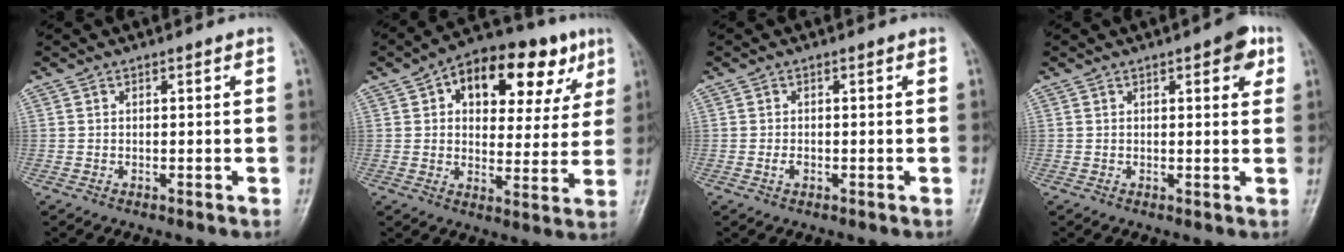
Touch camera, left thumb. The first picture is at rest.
{"total": 18.5, "force": [8.0, 10.5, 12.9], "torque": [-0.127, 0.005, 0.110]}
{"total": 1.4, "force": [-0.4, 0.9, 1.0], "torque": [-0.019, 0.002, -0.008]}
{"total": 4.4, "force": [2.0, 1.7, 3.5], "torque": [-0.031, -0.003, 0.018]}